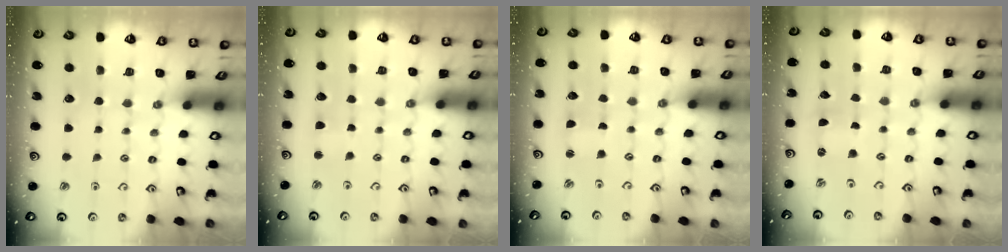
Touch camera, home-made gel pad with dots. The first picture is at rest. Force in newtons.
{"total": 2.1, "press": 2.1, "slide": 0.5}
{"total": 1.5, "press": 1.4, "slide": 0.3}
{"total": 0.0}